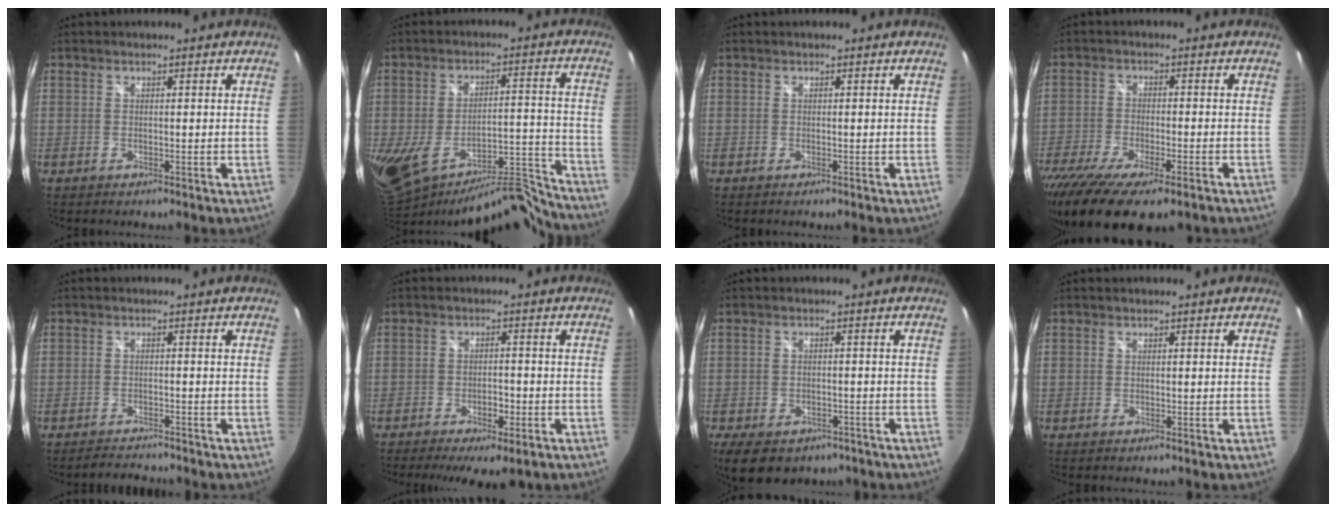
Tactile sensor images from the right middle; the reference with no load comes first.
{"total": 18.7, "force": [-15.3, 5.0, 9.4], "torque": [-0.172, -0.025, -0.225]}
{"total": 0.0}
{"total": 17.2, "force": [-11.8, 5.3, 11.4], "torque": [-0.241, -0.070, -0.193]}
{"total": 3.4, "force": [-3.4, 0.4, 0.5], "torque": [-0.021, 0.001, -0.054]}
{"total": 8.2, "force": [-5.4, 3.0, 5.4], "torque": [-0.115, -0.015, -0.078]}
{"total": 11.2, "force": [-7.3, 6.3, 5.7], "torque": [-0.120, -0.018, -0.100]}
{"total": 0.0}